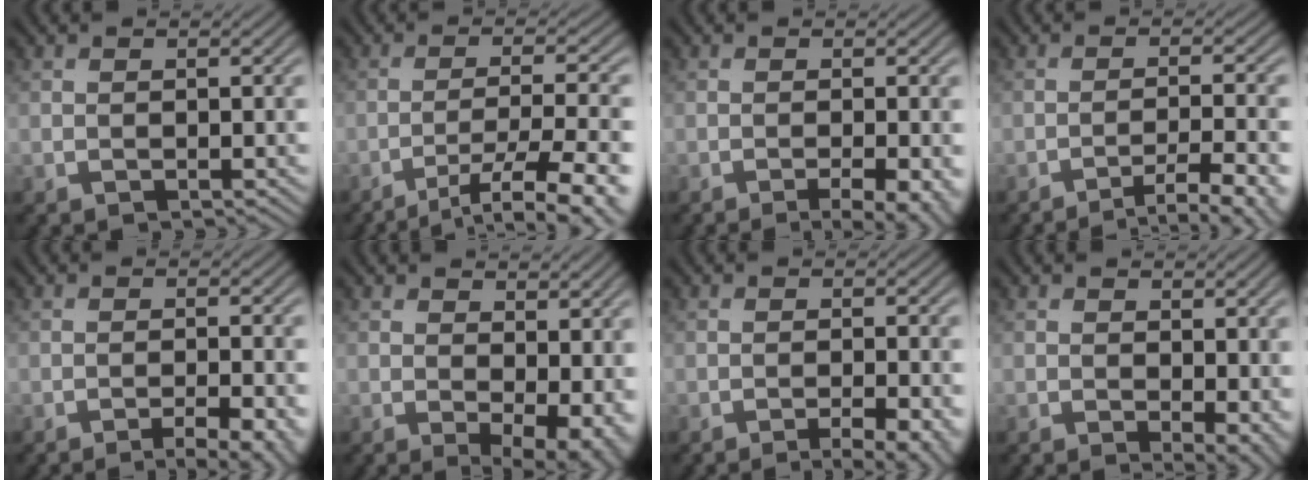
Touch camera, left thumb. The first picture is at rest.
{"total": 11.5, "force": [-7.9, 2.0, 8.1], "torque": [-0.130, 0.001, -0.098]}
{"total": 4.2, "force": [-2.1, 0.6, 3.5], "torque": [-0.049, 0.006, -0.031]}
{"total": 8.5, "force": [-6.3, 1.2, 5.6], "torque": [-0.086, 0.007, -0.079]}
{"total": 5.1, "force": [-3.1, 0.8, 3.9], "torque": [-0.056, 0.008, -0.046]}
{"total": 7.0, "force": [1.1, 3.7, 5.8], "torque": [-0.077, -0.009, 0.025]}
{"total": 4.4, "force": [-2.5, 0.7, 3.6], "torque": [-0.048, 0.006, -0.036]}
{"total": 4.6, "force": [0.2, 2.2, 4.0], "torque": [-0.057, -0.005, 0.011]}